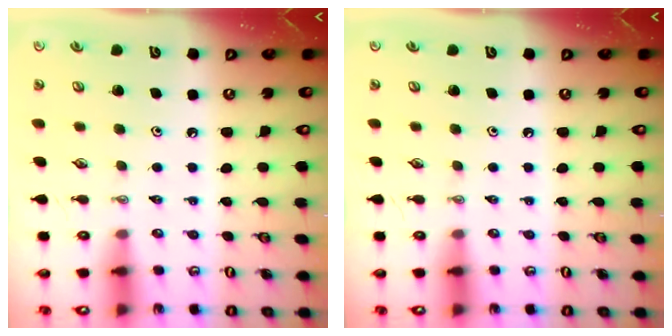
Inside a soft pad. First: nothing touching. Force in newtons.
{"total": 0.0}